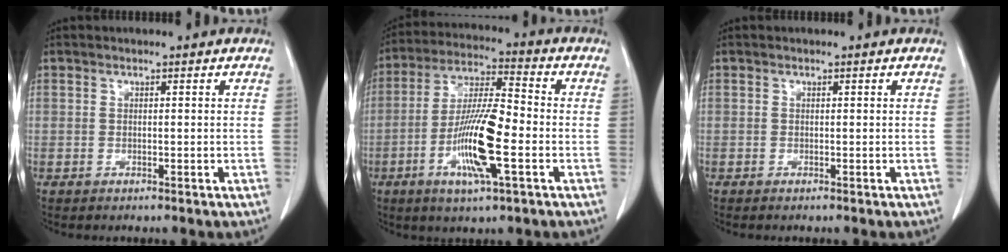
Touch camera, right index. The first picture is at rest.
{"total": 12.9, "force": [-3.9, 1.5, 12.2], "torque": [-0.239, -0.007, -0.075]}
{"total": 0.0}